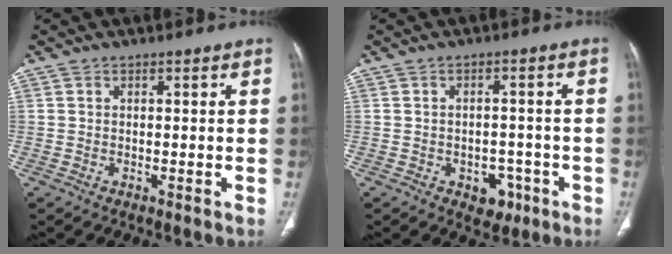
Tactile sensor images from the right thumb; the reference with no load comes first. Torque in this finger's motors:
{"motor_torque": [3.35, 1.32, 0.21, -0.74, -0.04]}